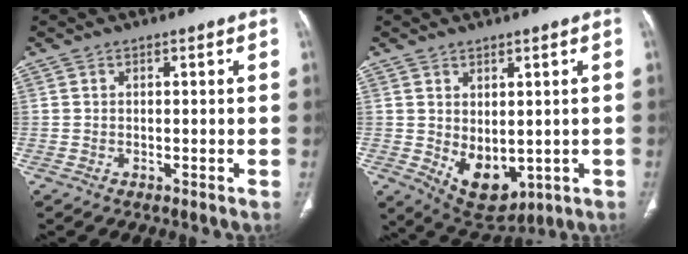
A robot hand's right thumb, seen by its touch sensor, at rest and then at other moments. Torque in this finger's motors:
{"motor_torque": [-0.50, 0.44, 0.01, 0.07, 0.07]}